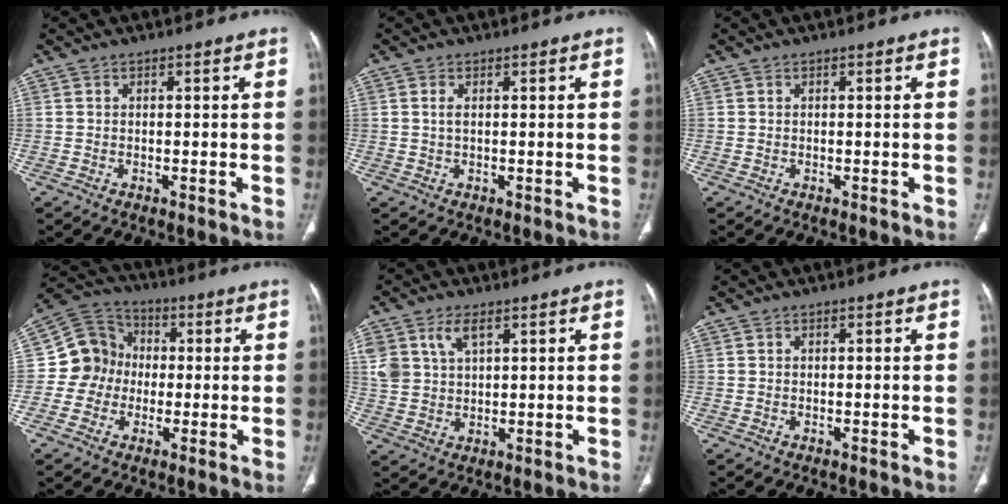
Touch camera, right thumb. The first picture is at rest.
{"total": 1.4, "force": [0.4, 0.5, 1.2], "torque": [-0.030, 0.003, 0.011]}
{"total": 0.0}
{"total": 9.8, "force": [-0.7, 9.3, 3.1], "torque": [-0.021, 0.028, -0.024]}
{"total": 7.1, "force": [3.4, 4.0, 4.7], "torque": [-0.095, -0.006, 0.073]}
{"total": 0.0}